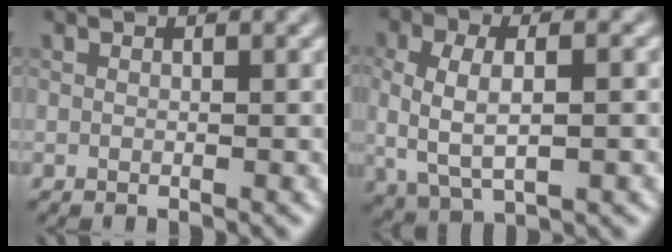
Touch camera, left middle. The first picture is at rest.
{"total": 5.2, "force": [-0.2, 2.6, 4.5], "torque": [-0.094, -0.003, -0.001]}